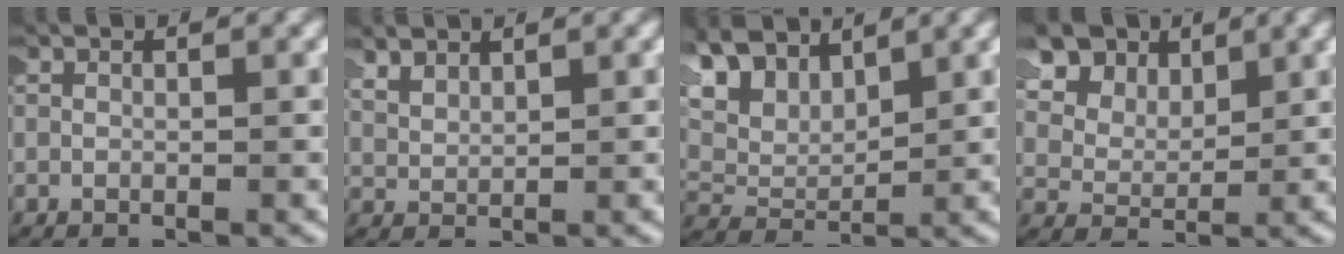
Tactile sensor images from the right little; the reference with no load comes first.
{"total": 1.8, "force": [1.5, 0.6, 0.6], "torque": [-0.022, -0.002, 0.037]}
{"total": 8.9, "force": [3.4, 6.3, 5.3], "torque": [-0.128, 0.001, 0.054]}
{"total": 10.1, "force": [5.5, 6.7, 5.3], "torque": [-0.106, 0.031, 0.072]}